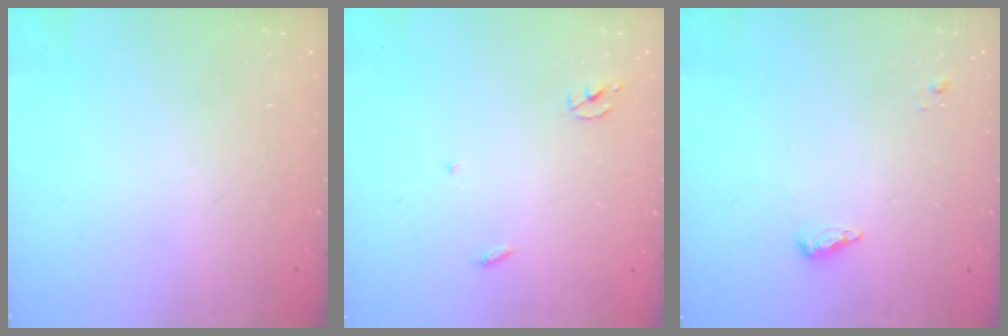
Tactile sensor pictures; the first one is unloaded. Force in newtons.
{"total": 2.3, "press": 2.3, "slide": 0.2}
{"total": 5.6, "press": 5.4, "slide": 1.2}